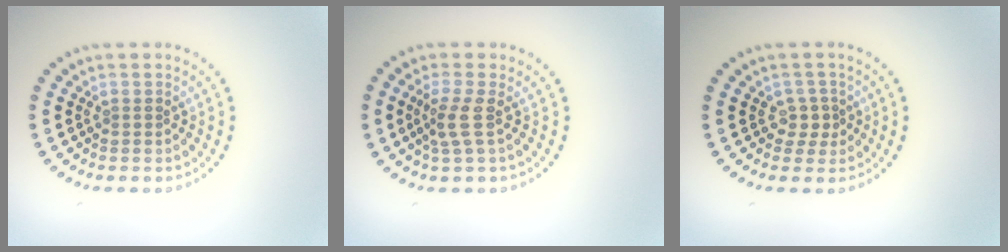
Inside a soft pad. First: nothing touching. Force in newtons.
{"total": 2.2, "press": 1.5, "slide": 1.5}
{"total": 1.6, "press": 1.2, "slide": 1.0}